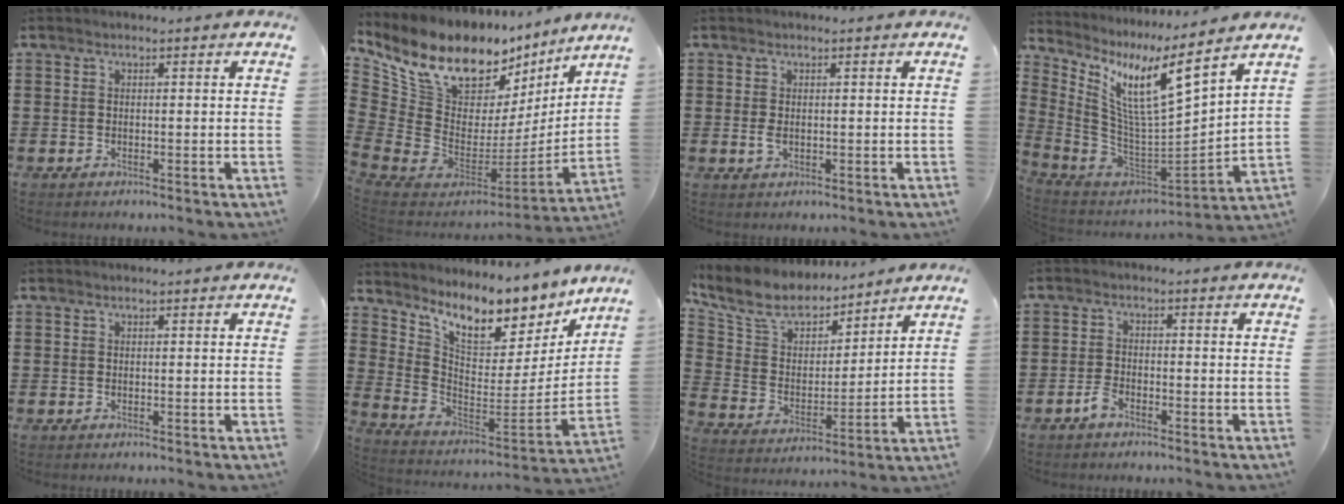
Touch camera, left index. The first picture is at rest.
{"total": 12.7, "force": [9.6, 6.2, 5.5], "torque": [-0.140, -0.080, 0.173]}
{"total": 1.4, "force": [0.0, 0.7, 1.2], "torque": [-0.032, -0.001, -0.002]}
{"total": 11.3, "force": [6.2, 1.8, 9.3], "torque": [-0.207, -0.050, 0.097]}
{"total": 0.0}
{"total": 10.6, "force": [9.1, 3.0, 4.5], "torque": [-0.115, -0.068, 0.160]}
{"total": 8.7, "force": [7.6, 3.4, 2.7], "torque": [-0.095, -0.042, 0.138]}
{"total": 2.5, "force": [-1.8, 0.9, 1.5], "torque": [-0.043, 0.001, -0.039]}